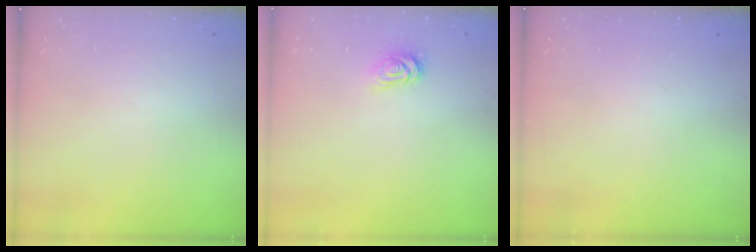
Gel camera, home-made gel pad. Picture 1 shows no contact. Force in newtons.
{"total": 2.5, "press": 2.5, "slide": 0.4}
{"total": 0.0}